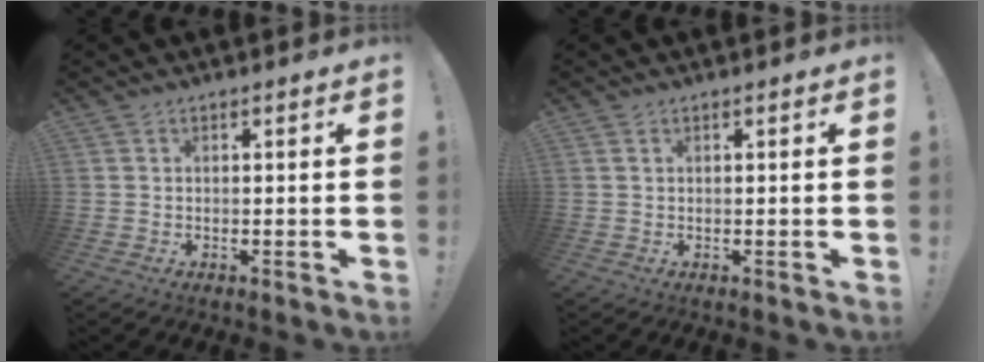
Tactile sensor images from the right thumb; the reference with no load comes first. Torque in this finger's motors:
{"motor_torque": [0.07, 0.21, -0.03, -0.25, 0.10]}